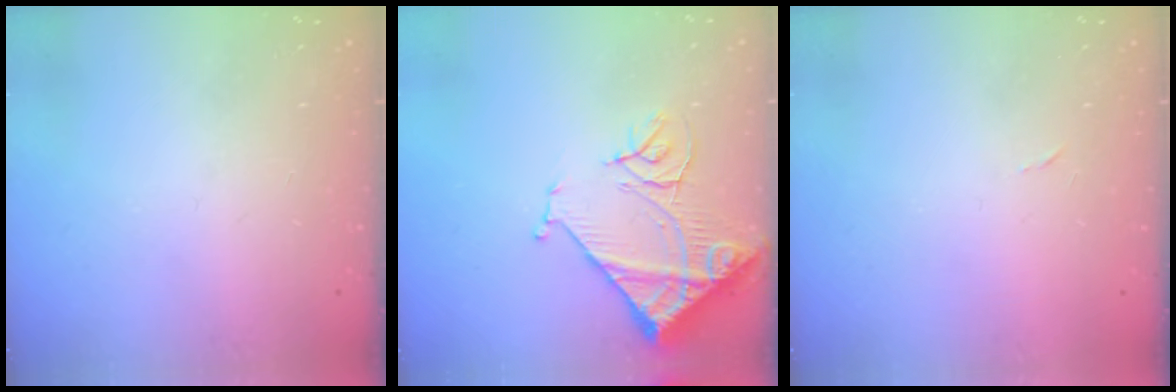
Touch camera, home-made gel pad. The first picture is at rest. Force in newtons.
{"total": 13.6, "press": 13.5, "slide": 1.7}
{"total": 2.4, "press": 2.4, "slide": 0.4}